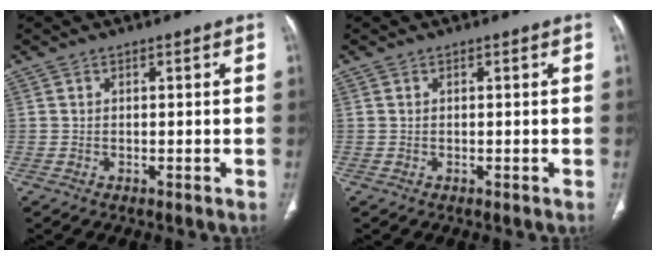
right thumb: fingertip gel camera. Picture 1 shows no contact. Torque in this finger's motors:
{"motor_torque": [0.55, -0.30, 0.12, -0.69, 0.00]}